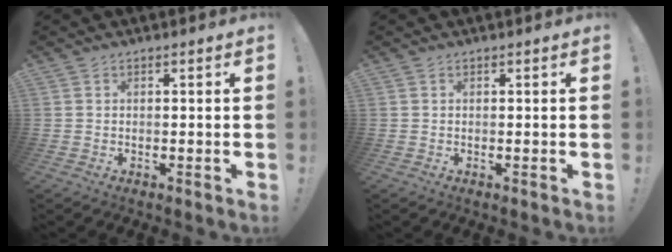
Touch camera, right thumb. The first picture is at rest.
{"total": 0.0}